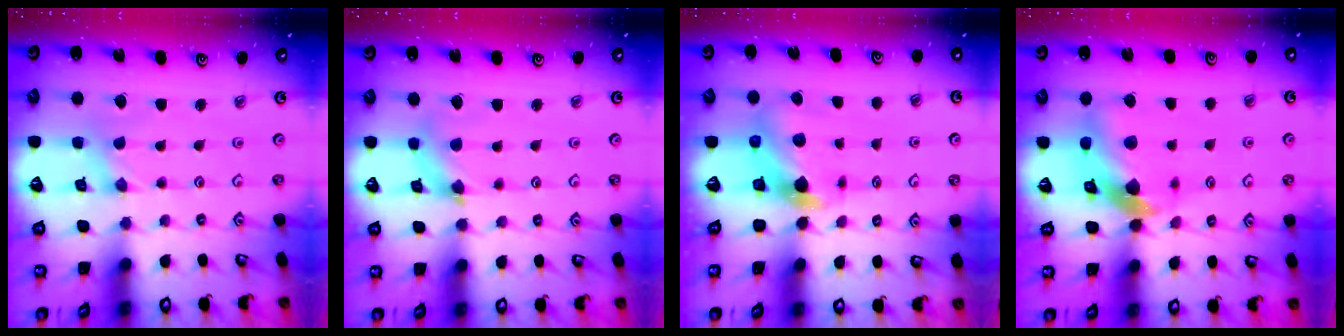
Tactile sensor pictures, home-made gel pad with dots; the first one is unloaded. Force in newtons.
{"total": 4.9, "press": 4.8, "slide": 0.3}
{"total": 6.3, "press": 6.3, "slide": 0.9}
{"total": 12.2, "press": 12.0, "slide": 1.9}